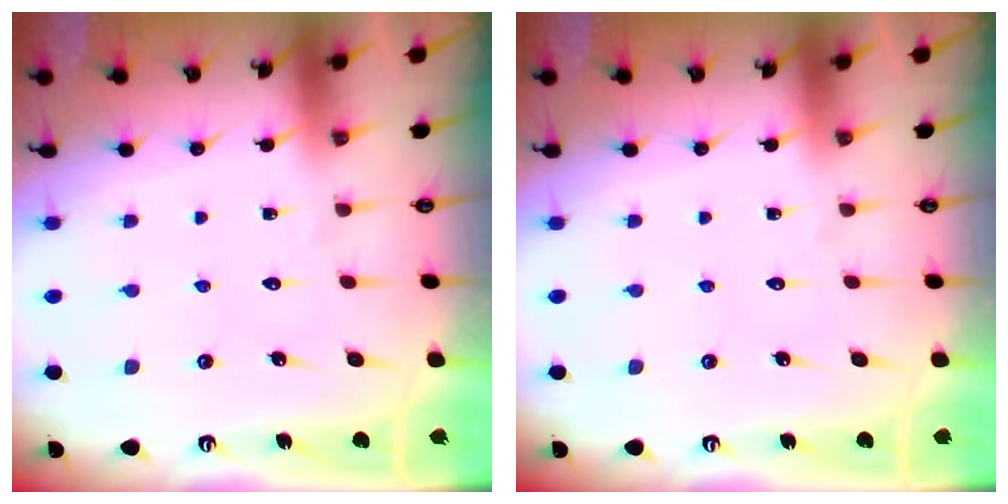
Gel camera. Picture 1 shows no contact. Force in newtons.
{"total": 0.0}